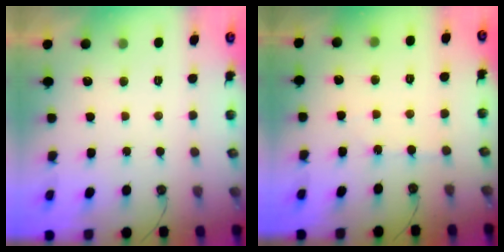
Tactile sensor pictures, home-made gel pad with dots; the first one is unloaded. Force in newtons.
{"total": 3.0, "press": 3.0, "slide": 0.5}